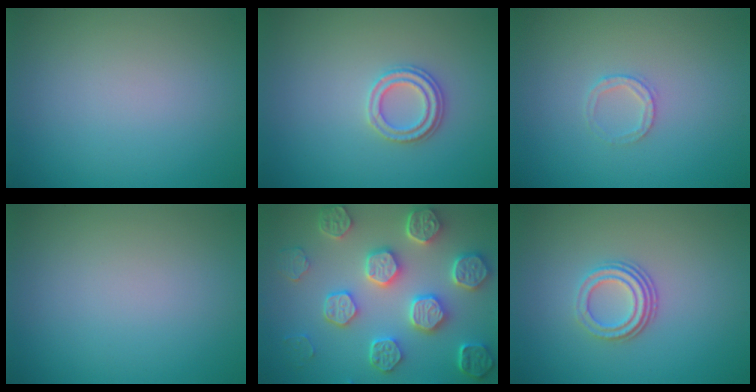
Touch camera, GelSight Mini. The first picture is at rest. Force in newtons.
{"total": 2.3, "press": 2.2, "slide": 0.8}
{"total": 1.4, "press": 1.3, "slide": 0.2}
{"total": 0.0}
{"total": 8.0, "press": 6.4, "slide": 4.7}
{"total": 3.0, "press": 2.1, "slide": 2.1}